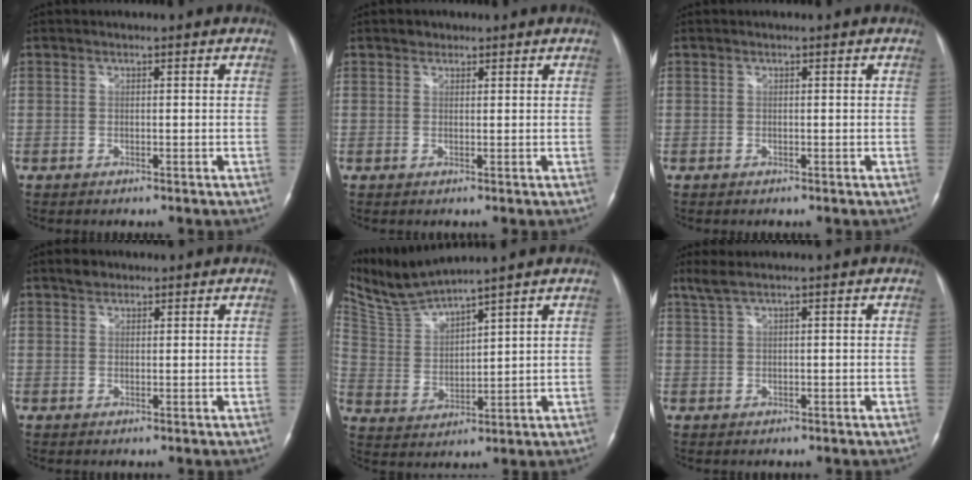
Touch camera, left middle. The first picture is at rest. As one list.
[{"total": 1.3, "force": [0.9, 0.9, 0.2], "torque": [0.002, 0.002, 0.009]}, {"total": 0.0}, {"total": 1.8, "force": [1.3, 1.2, 0.4], "torque": [-0.008, 0.006, 0.020]}, {"total": 8.1, "force": [7.7, -1.0, 2.3], "torque": [-0.070, 0.001, 0.170]}, {"total": 2.3, "force": [1.6, 0.0, 1.7], "torque": [-0.049, 0.018, 0.039]}]